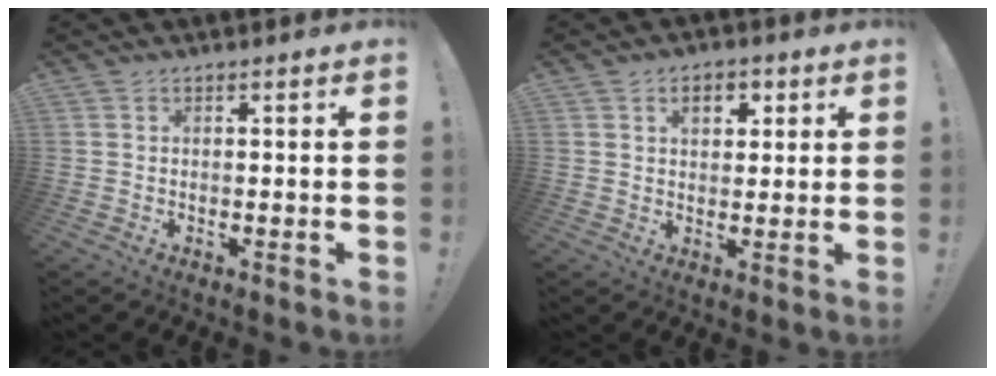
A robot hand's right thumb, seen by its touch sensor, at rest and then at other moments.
{"total": 5.6, "force": [2.3, 3.9, 3.4], "torque": [-0.043, 0.001, 0.036]}